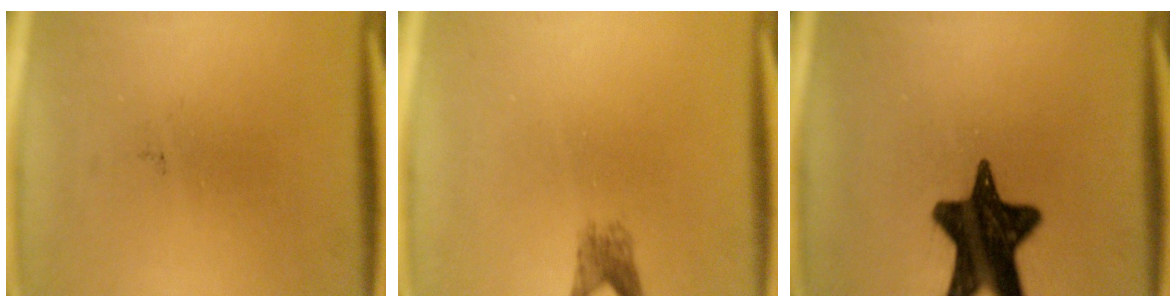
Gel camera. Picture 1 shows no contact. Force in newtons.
{"total": 2.2}
{"total": 16.6}